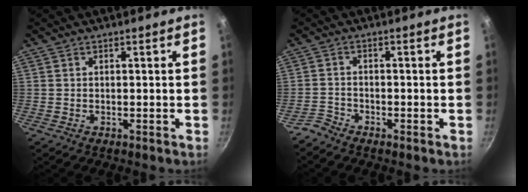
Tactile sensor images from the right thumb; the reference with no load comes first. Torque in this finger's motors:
{"motor_torque": [0.96, 0.04, -0.31, -0.40, -0.01]}